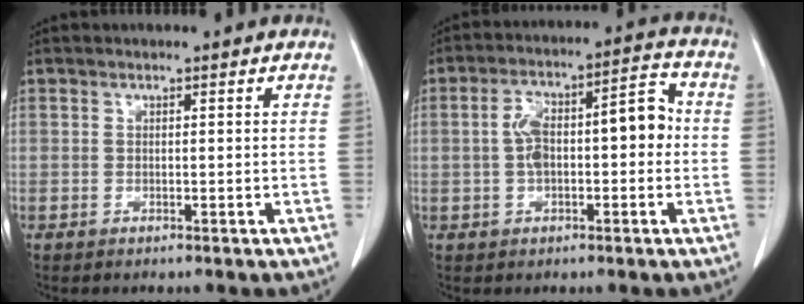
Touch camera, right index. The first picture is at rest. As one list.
[{"total": 11.2, "force": [-0.2, 4.4, 10.3], "torque": [-0.179, 0.050, -0.003]}]